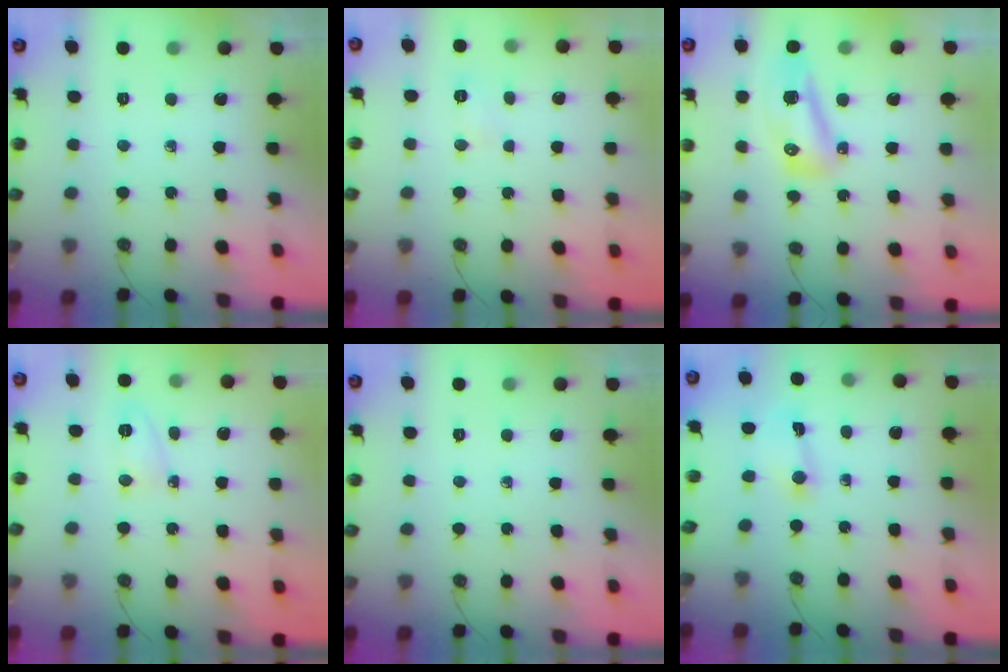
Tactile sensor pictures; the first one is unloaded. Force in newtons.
{"total": 4.5, "press": 4.4, "slide": 0.5}
{"total": 14.8, "press": 11.7, "slide": 8.9}
{"total": 5.4, "press": 3.8, "slide": 3.8}
{"total": 0.0}
{"total": 1.6, "press": 1.6, "slide": 0.3}